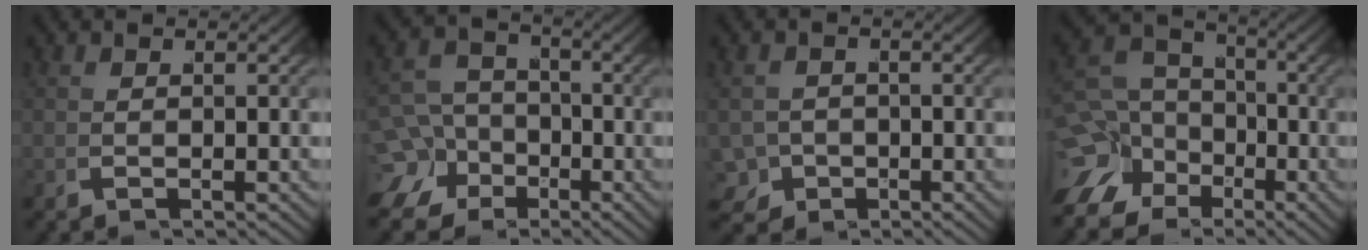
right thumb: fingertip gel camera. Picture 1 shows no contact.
{"total": 8.6, "force": [-2.4, 7.1, 4.1], "torque": [-0.059, -0.039, -0.034]}
{"total": 4.6, "force": [-2.2, 3.6, 1.8], "torque": [-0.032, -0.026, -0.028]}
{"total": 9.3, "force": [-1.5, 7.6, 5.1], "torque": [-0.081, -0.033, -0.017]}